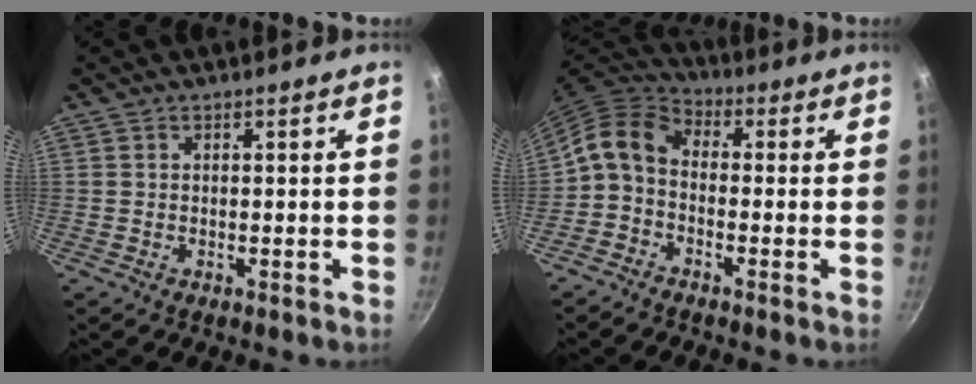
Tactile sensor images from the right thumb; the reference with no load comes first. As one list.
[{"total": 8.0, "force": [-1.6, 5.7, 5.4], "torque": [-0.106, 0.043, -0.051]}]